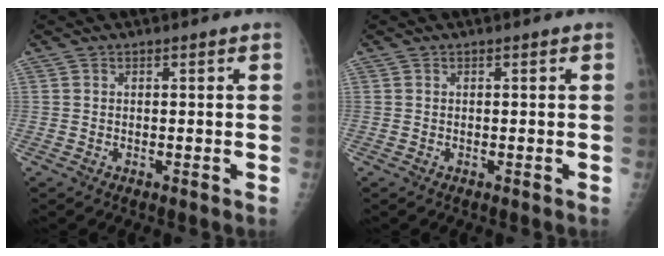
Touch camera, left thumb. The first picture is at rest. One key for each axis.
{"total": 0.0}